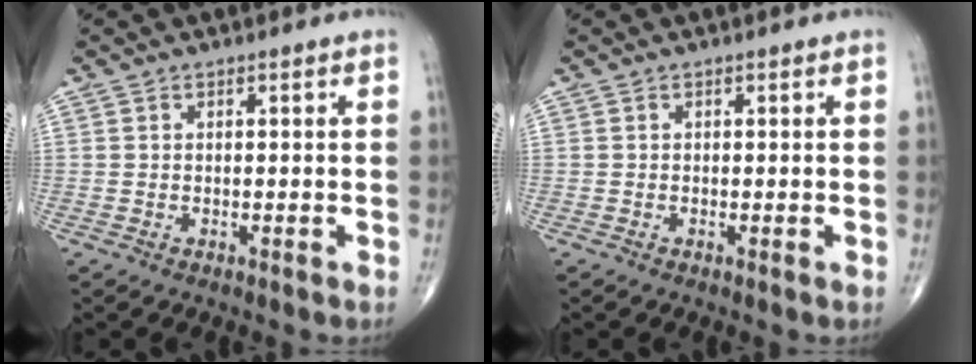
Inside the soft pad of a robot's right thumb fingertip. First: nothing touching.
{"total": 0.0}